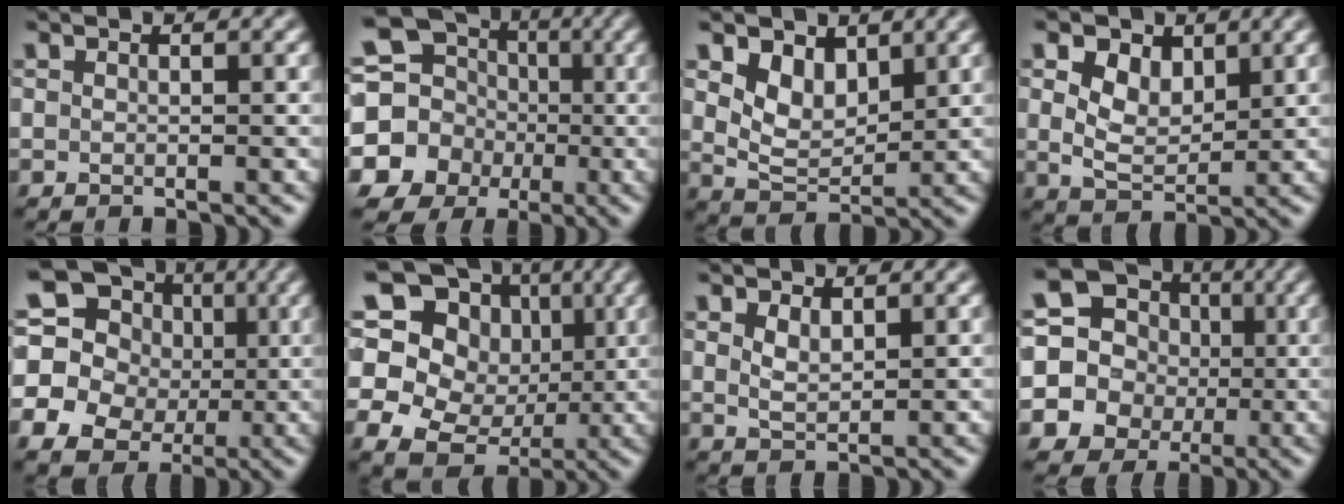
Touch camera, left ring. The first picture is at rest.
{"total": 16.3, "force": [-1.5, 15.7, 4.3], "torque": [-0.150, -0.011, -0.060]}
{"total": 3.8, "force": [1.9, 2.4, 2.2], "torque": [-0.051, -0.009, 0.033]}
{"total": 4.4, "force": [1.8, 2.9, 2.8], "torque": [-0.059, 0.003, 0.023]}
{"total": 16.0, "force": [1.5, 15.0, 5.4], "torque": [-0.167, 0.010, -0.003]}
{"total": 17.3, "force": [3.8, 15.2, 7.3], "torque": [-0.185, 0.044, 0.041]}
{"total": 2.0, "force": [1.0, 1.1, 1.3], "torque": [-0.029, -0.003, 0.023]}
{"total": 14.9, "force": [-0.7, 14.4, 3.7], "torque": [-0.121, 0.003, -0.042]}